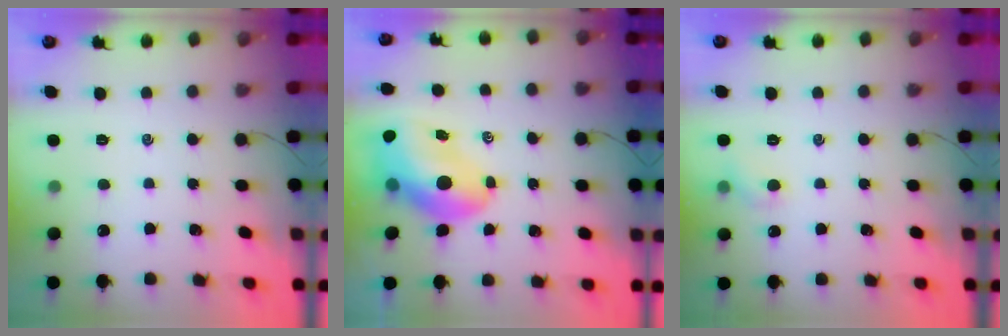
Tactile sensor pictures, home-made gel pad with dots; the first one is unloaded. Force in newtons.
{"total": 13.8, "press": 13.3, "slide": 3.7}
{"total": 5.4, "press": 5.2, "slide": 1.4}